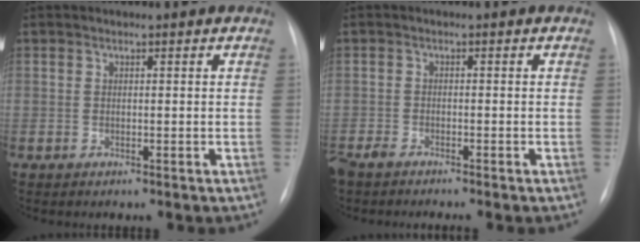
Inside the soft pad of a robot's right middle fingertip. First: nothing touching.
{"total": 3.8, "force": [-3.4, 0.5, 1.7], "torque": [-0.027, -0.009, -0.059]}